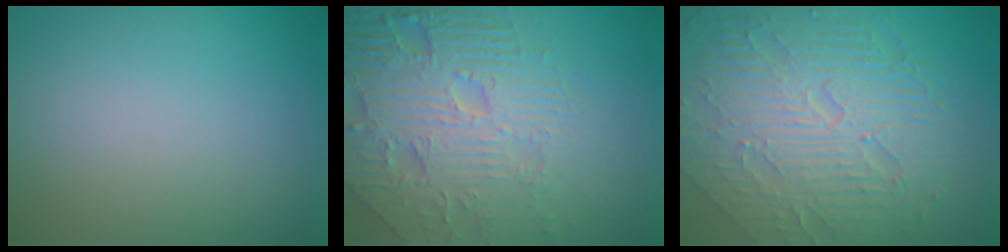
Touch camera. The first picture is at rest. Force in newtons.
{"total": 8.7, "press": 6.2, "slide": 6.1}
{"total": 9.8, "press": 6.5, "slide": 7.3}